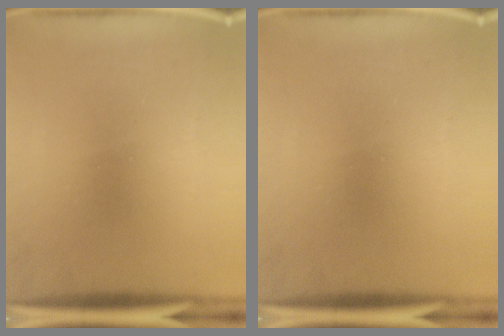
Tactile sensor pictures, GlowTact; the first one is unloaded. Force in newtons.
{"total": 0.0}